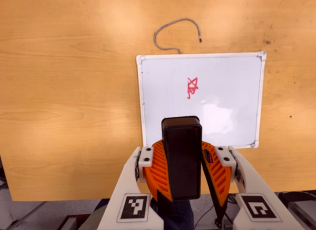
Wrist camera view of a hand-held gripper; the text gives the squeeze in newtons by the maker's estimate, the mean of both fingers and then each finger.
{"total": 10.1, "left": 10.1, "right": 10.0}